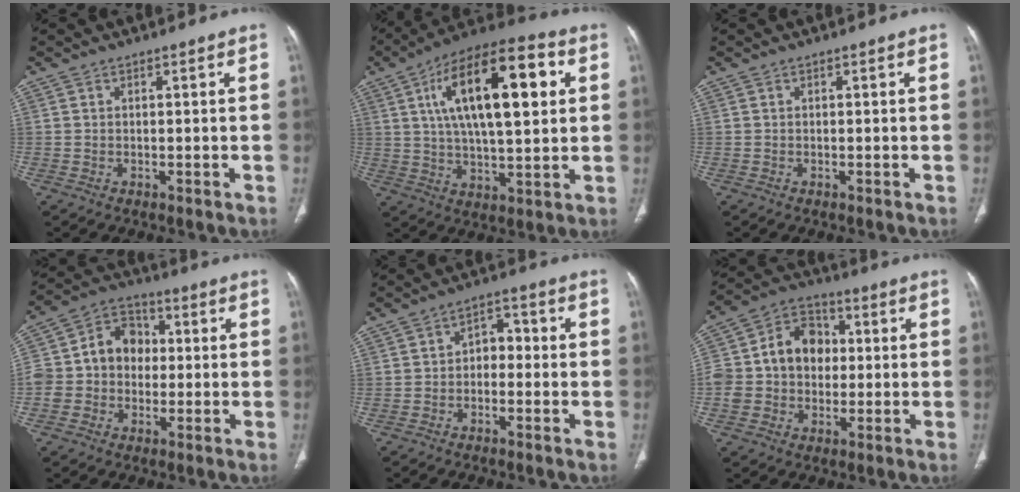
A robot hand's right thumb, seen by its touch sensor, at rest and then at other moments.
{"total": 21.8, "force": [6.0, 8.6, 19.1], "torque": [-0.299, 0.006, 0.091]}
{"total": 0.0}
{"total": 11.6, "force": [-0.1, 9.9, 6.1], "torque": [-0.080, 0.042, -0.010]}
{"total": 4.6, "force": [-0.9, 3.2, 3.1], "torque": [-0.028, 0.027, -0.025]}
{"total": 13.8, "force": [0.5, 11.2, 8.1], "torque": [-0.113, 0.038, 0.003]}